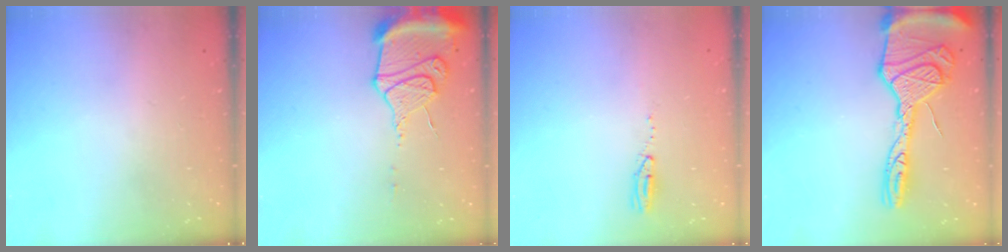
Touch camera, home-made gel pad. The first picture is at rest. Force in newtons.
{"total": 14.1, "press": 14.1, "slide": 1.3}
{"total": 14.6, "press": 5.0, "slide": 13.7}
{"total": 22.2, "press": 22.1, "slide": 2.0}